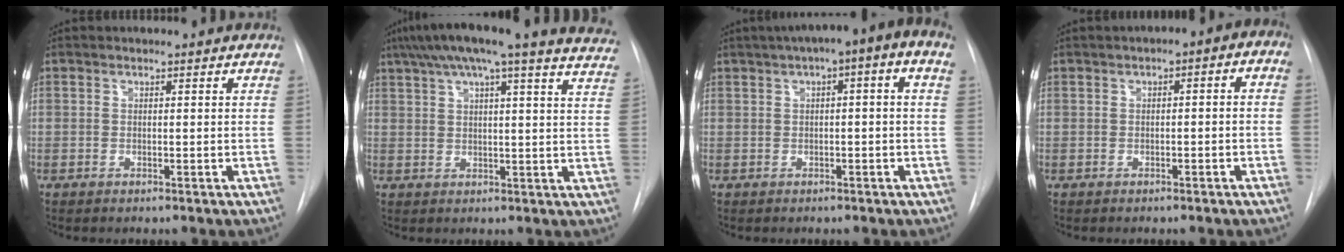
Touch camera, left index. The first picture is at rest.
{"total": 24.0, "force": [20.3, 1.5, 12.8], "torque": [-0.200, -0.001, 0.244]}
{"total": 9.0, "force": [3.4, 1.3, 8.2], "torque": [-0.117, 0.043, 0.039]}
{"total": 4.7, "force": [0.0, 2.1, 4.2], "torque": [-0.055, 0.031, -0.005]}